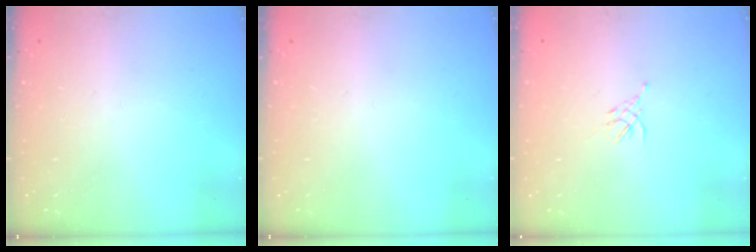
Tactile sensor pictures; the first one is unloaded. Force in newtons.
{"total": 0.0}
{"total": 1.5, "press": 1.4, "slide": 0.6}